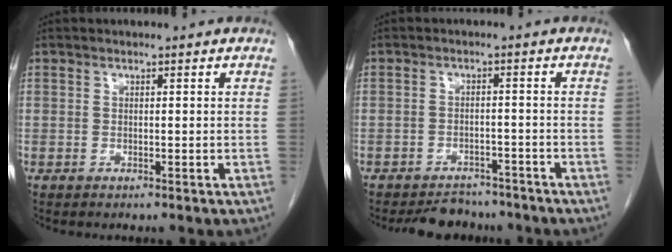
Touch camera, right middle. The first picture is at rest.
{"total": 6.1, "force": [-5.6, 2.5, 0.6], "torque": [0.000, 0.002, -0.078]}